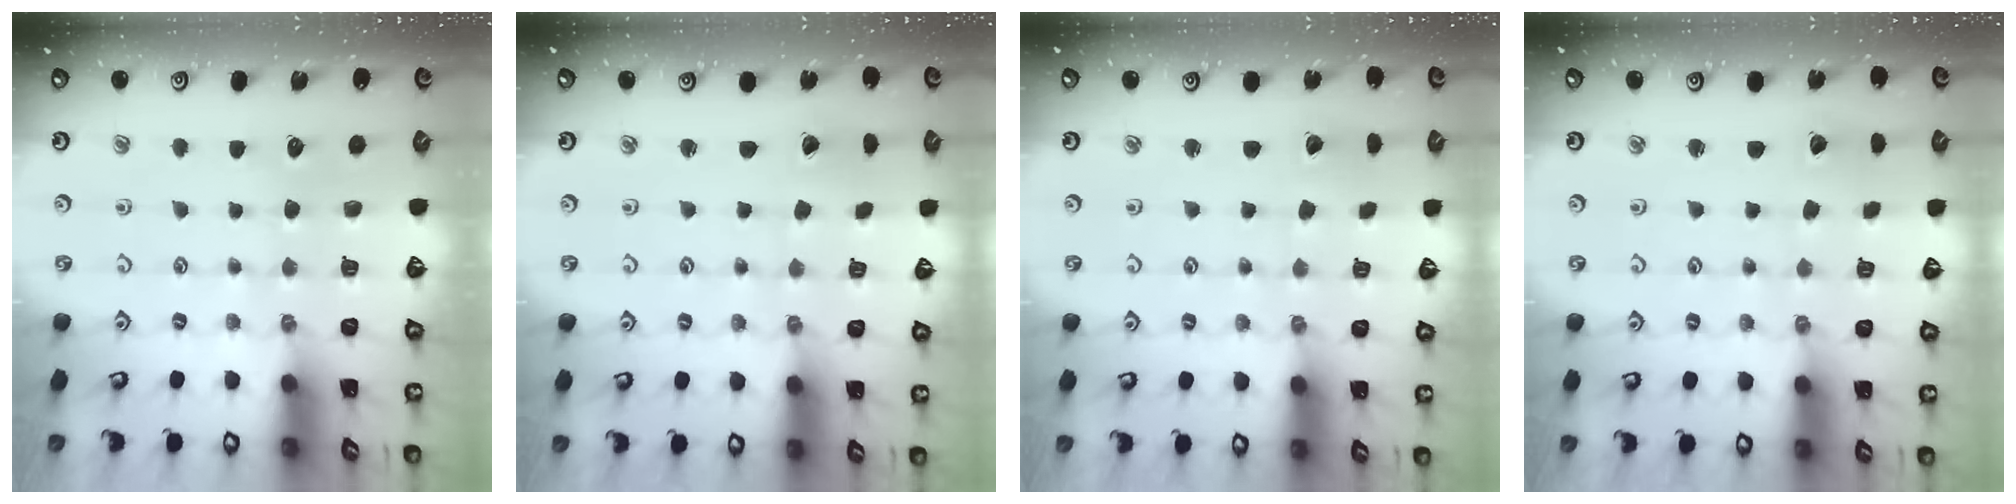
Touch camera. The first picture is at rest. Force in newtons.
{"total": 0.9, "press": 0.9, "slide": 0.1}
{"total": 2.6, "press": 2.6, "slide": 0.1}
{"total": 2.1, "press": 2.1, "slide": 0.1}